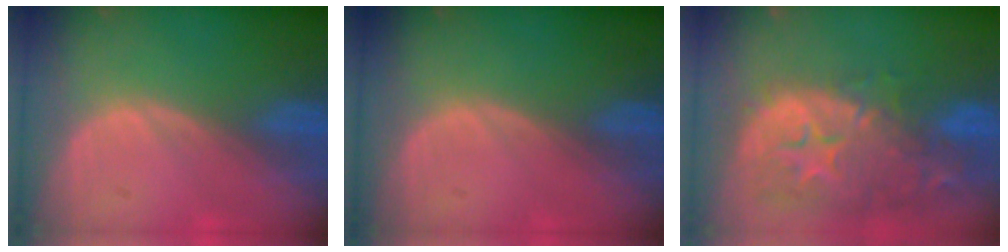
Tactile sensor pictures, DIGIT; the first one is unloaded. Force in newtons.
{"total": 0.0}
{"total": 14.6, "press": 11.8, "slide": 8.6}